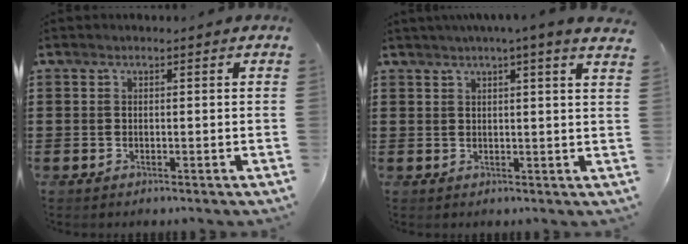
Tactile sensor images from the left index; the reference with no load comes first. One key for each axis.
{"total": 3.0, "fx": 2.3, "fy": -0.8, "fz": 1.7, "tx": -0.037, "ty": -0.006, "tz": 0.040}